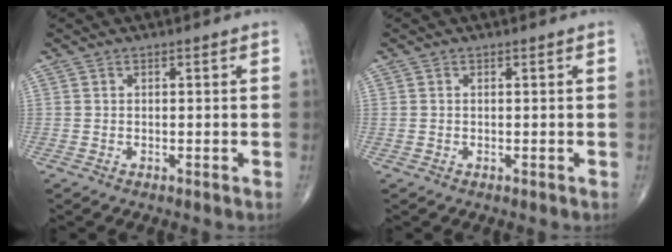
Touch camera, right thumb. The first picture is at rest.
{"total": 0.7, "force": [0.1, 0.4, 0.6], "torque": [-0.017, 0.008, 0.008]}